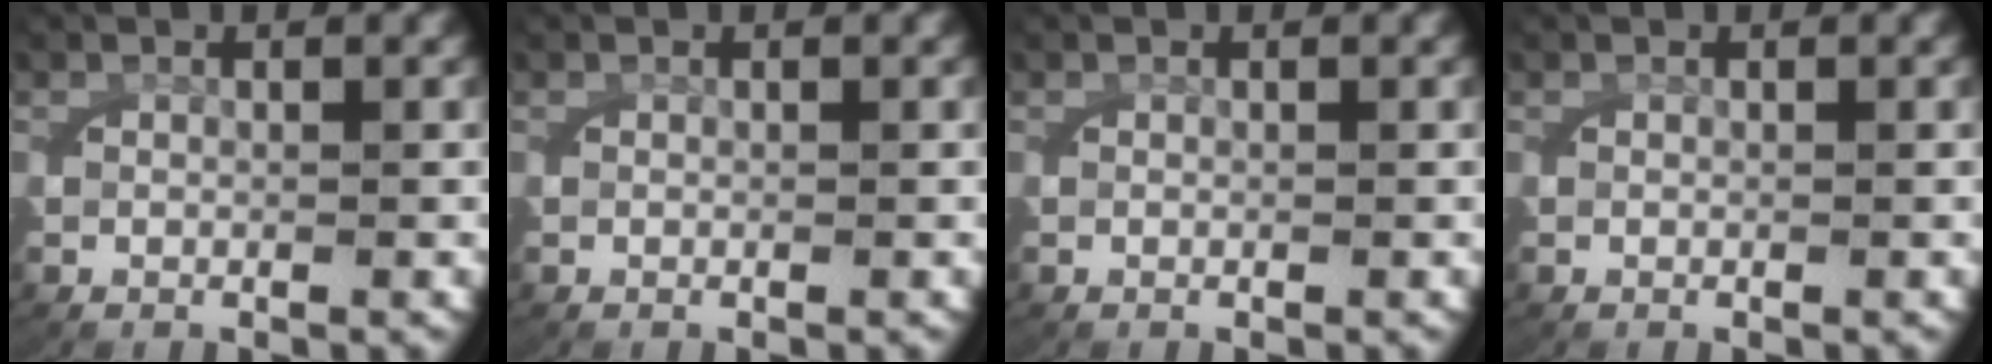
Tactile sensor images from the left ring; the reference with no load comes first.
{"total": 0.0}
{"total": 0.0}
{"total": 0.0}